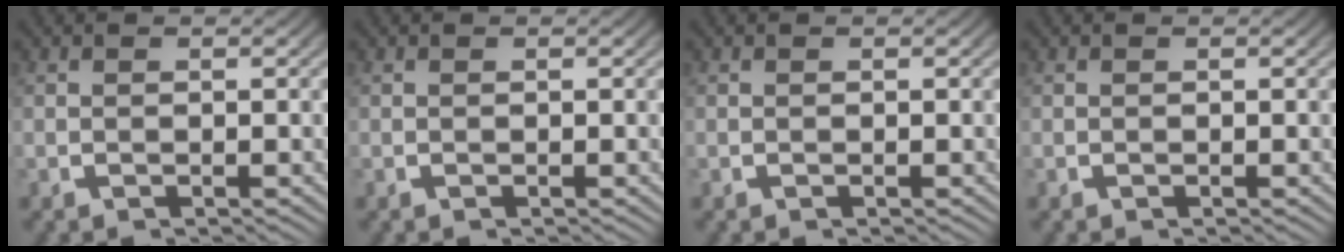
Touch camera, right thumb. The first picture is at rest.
{"total": 0.0}
{"total": 0.0}
{"total": 0.0}